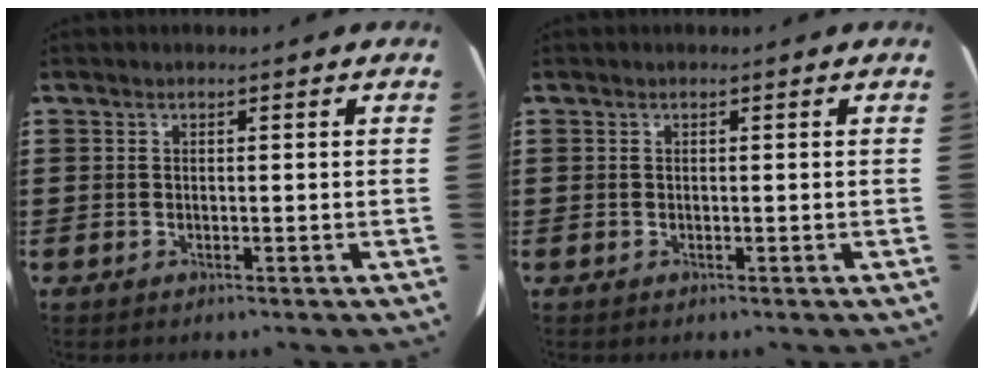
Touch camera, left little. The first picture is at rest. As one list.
[{"total": 0.0}]